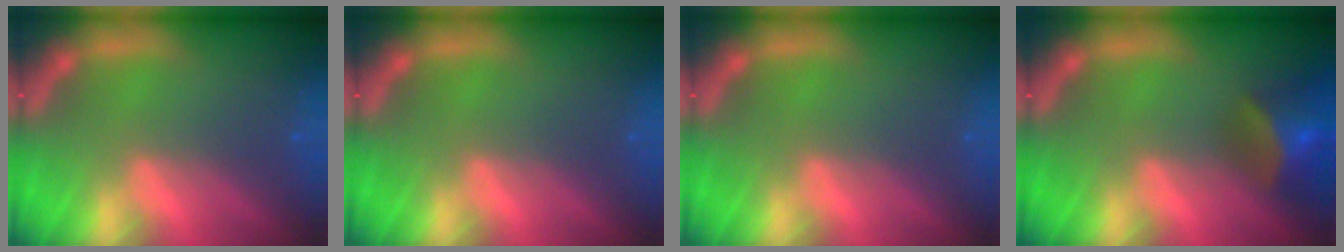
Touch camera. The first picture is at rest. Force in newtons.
{"total": 0.0}
{"total": 0.0}
{"total": 6.5}